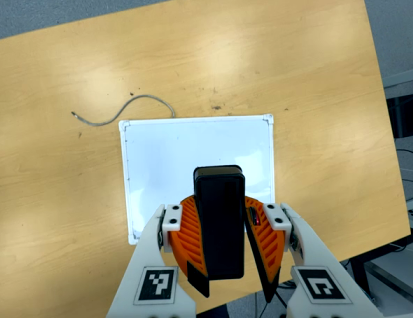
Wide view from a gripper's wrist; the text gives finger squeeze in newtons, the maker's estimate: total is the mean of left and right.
{"total": 9.8, "left": 9.6, "right": 10.0}